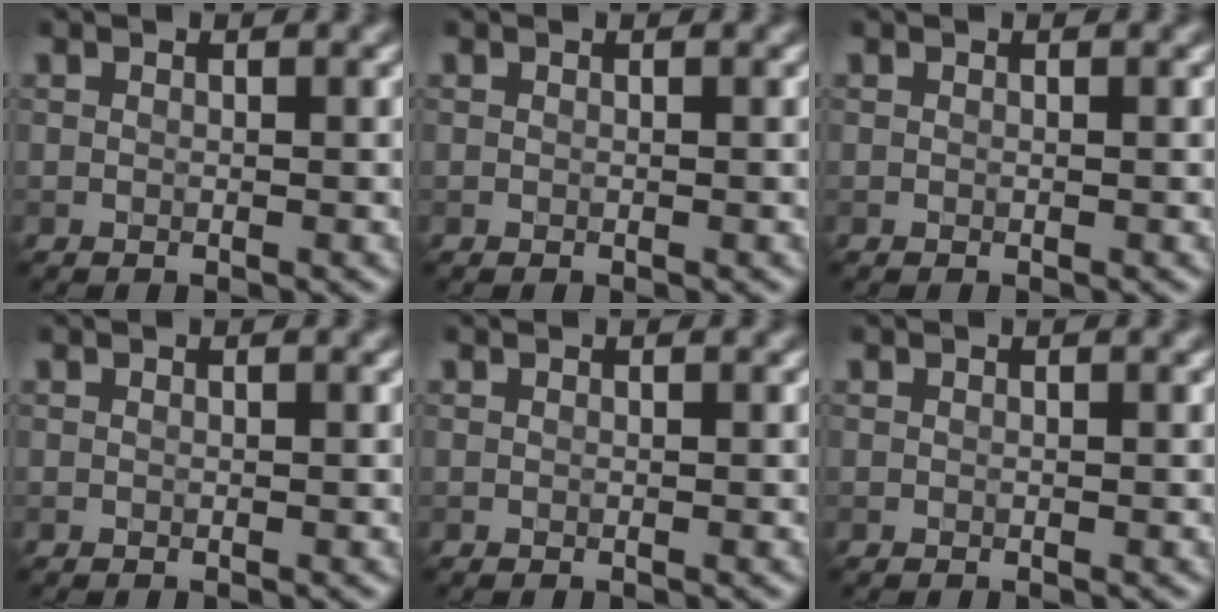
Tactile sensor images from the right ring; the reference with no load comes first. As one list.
[{"total": 0.0}, {"total": 0.0}, {"total": 0.0}, {"total": 0.0}, {"total": 0.0}]